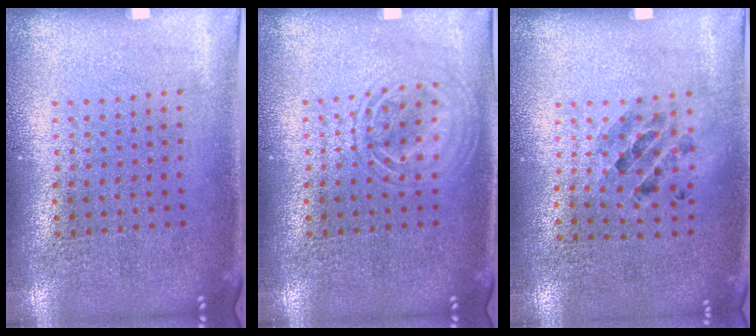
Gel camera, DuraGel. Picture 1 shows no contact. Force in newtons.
{"total": 2.1, "press": 2.1, "slide": 0.3}
{"total": 0.8, "press": 0.8, "slide": 0.0}